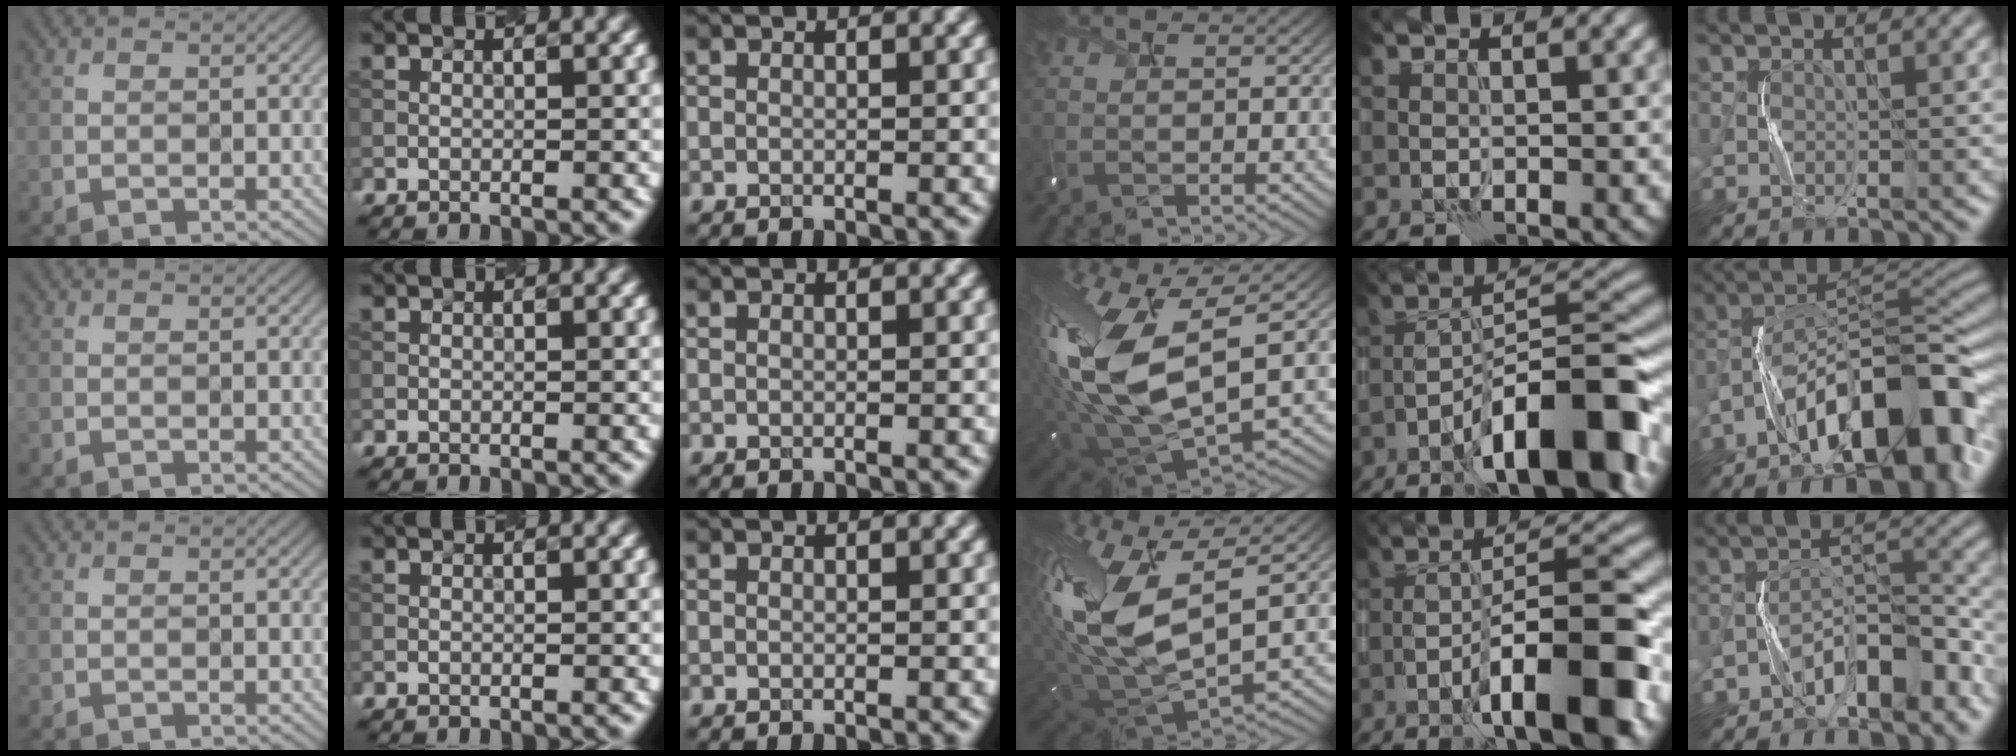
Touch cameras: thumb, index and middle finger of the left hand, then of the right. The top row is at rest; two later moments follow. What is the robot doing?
{"motion": "shake", "object": "box of matches"}